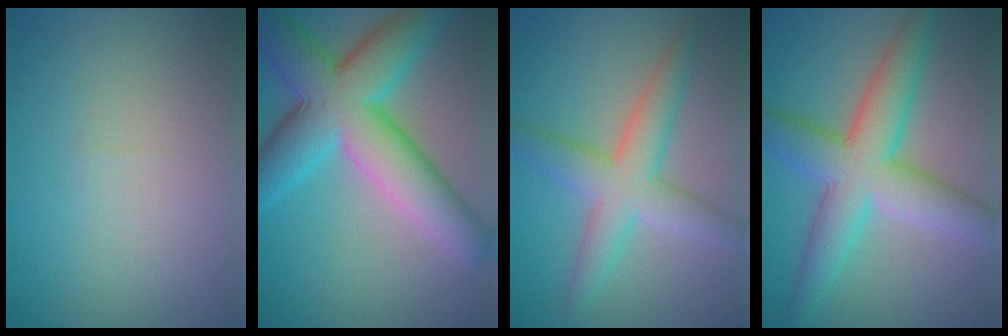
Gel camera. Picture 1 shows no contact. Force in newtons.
{"total": 10.2, "press": 10.1, "slide": 0.3}
{"total": 5.3, "press": 5.3, "slide": 0.2}
{"total": 7.7, "press": 7.7, "slide": 0.2}